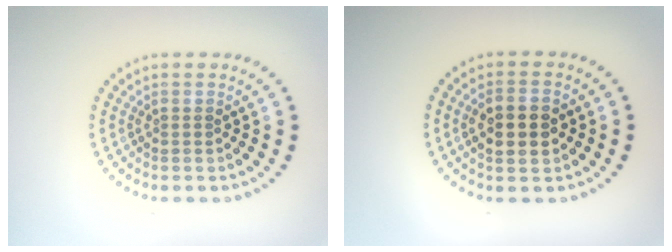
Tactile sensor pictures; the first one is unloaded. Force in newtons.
{"total": 3.4, "press": 3.4, "slide": 0.3}